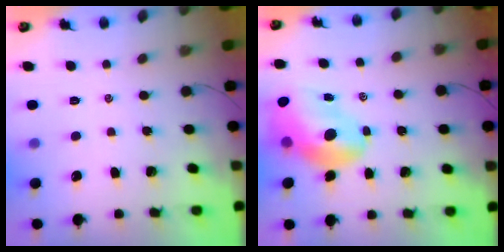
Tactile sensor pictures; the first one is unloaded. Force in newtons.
{"total": 14.9, "press": 14.3, "slide": 4.0}